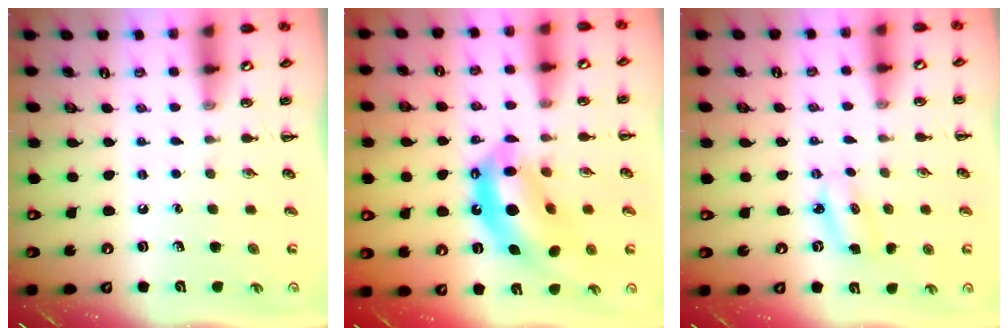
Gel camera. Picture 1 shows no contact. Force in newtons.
{"total": 13.1, "press": 12.6, "slide": 3.6}
{"total": 3.3, "press": 3.2, "slide": 0.7}